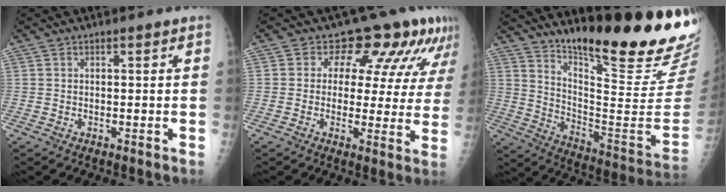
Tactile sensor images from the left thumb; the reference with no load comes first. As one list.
[{"total": 12.6, "force": [8.0, 7.2, 6.5], "torque": [-0.036, -0.031, 0.081]}, {"total": 27.2, "force": [20.9, 3.2, 17.2], "torque": [-0.238, -0.165, 0.299]}]